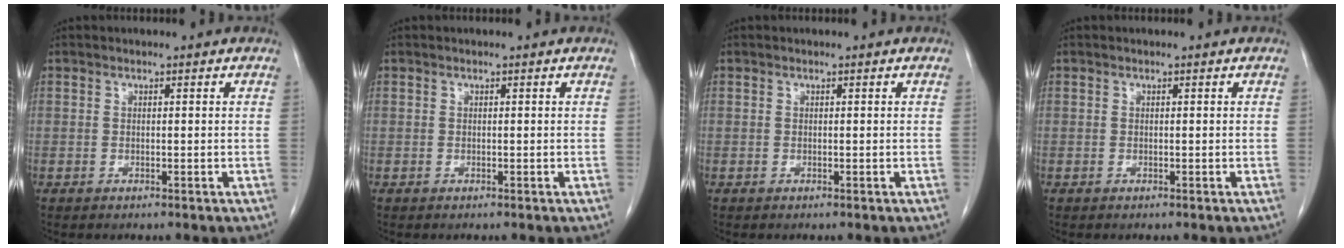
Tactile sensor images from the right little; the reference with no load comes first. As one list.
[{"total": 0.0}, {"total": 0.0}, {"total": 0.0}]